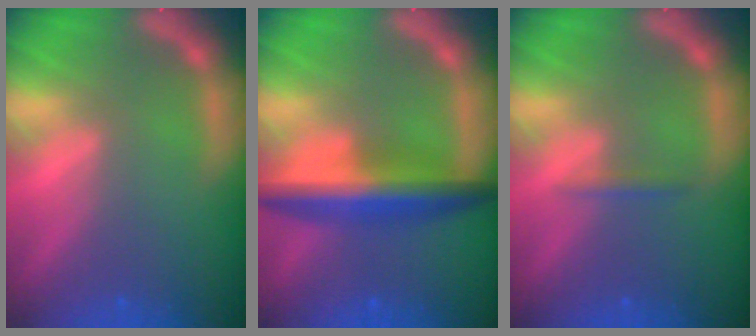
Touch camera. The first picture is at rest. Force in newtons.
{"total": 6.5}
{"total": 0.9}